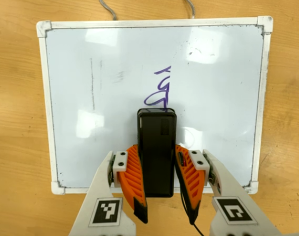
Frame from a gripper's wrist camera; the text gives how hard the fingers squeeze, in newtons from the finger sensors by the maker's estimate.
{"total": 7.8, "left": 6.1, "right": 9.5}